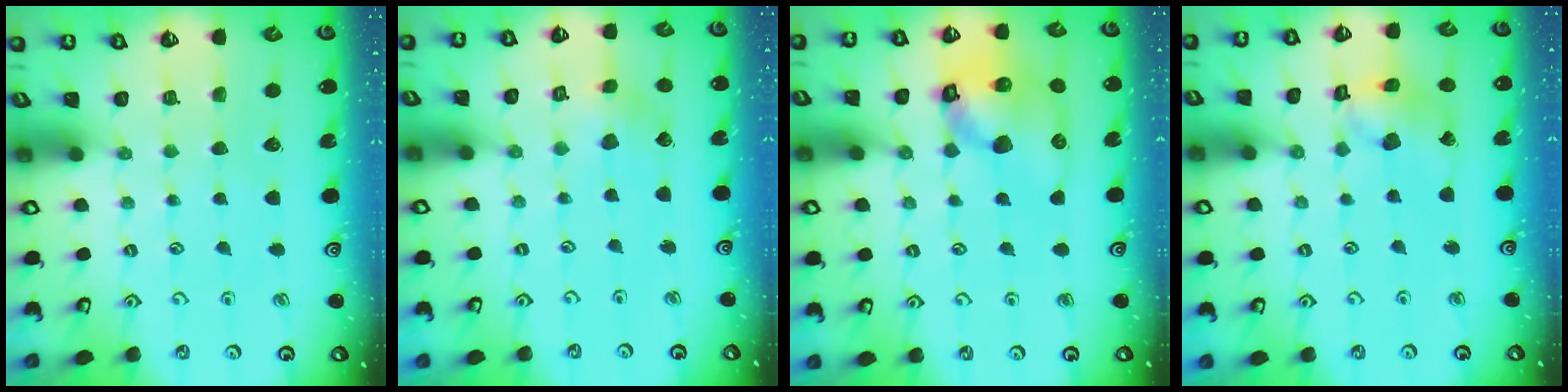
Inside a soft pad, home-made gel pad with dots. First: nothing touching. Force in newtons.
{"total": 2.3, "press": 2.2, "slide": 0.3}
{"total": 14.9, "press": 14.7, "slide": 2.4}
{"total": 10.0, "press": 9.9, "slide": 1.0}